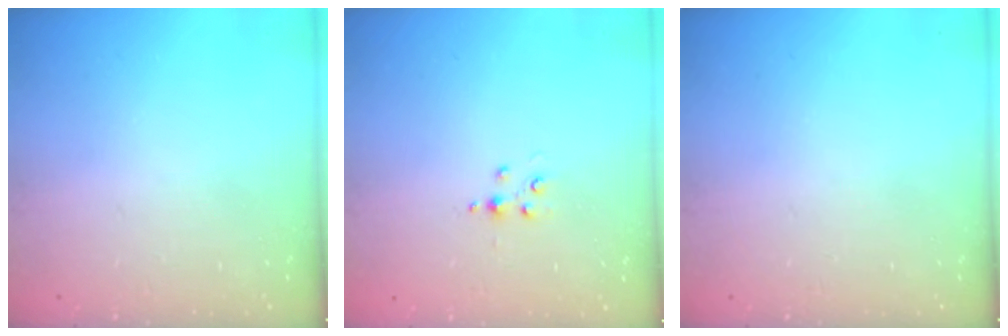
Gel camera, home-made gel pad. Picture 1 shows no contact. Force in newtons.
{"total": 2.8, "press": 2.8, "slide": 0.4}
{"total": 0.0}